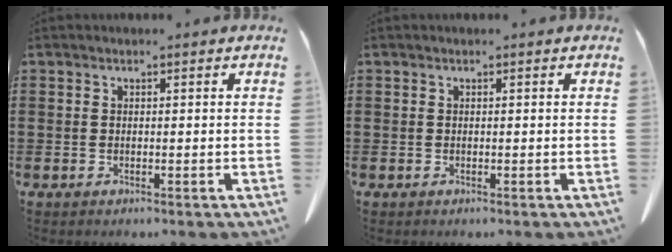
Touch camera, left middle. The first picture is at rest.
{"total": 0.0}